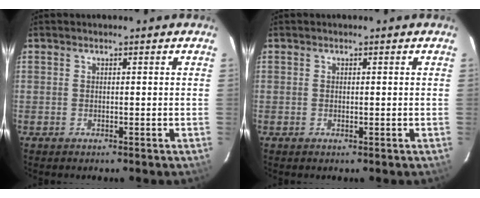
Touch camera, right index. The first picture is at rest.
{"total": 0.5, "force": [0.0, 0.2, 0.4], "torque": [-0.009, 0.001, 0.001]}